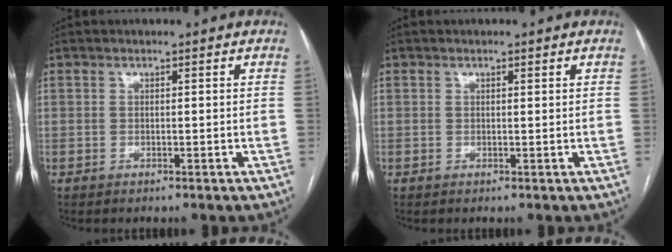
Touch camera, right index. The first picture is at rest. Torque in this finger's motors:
{"motor_torque": [0.06, 0.07, -0.03, 0.00]}